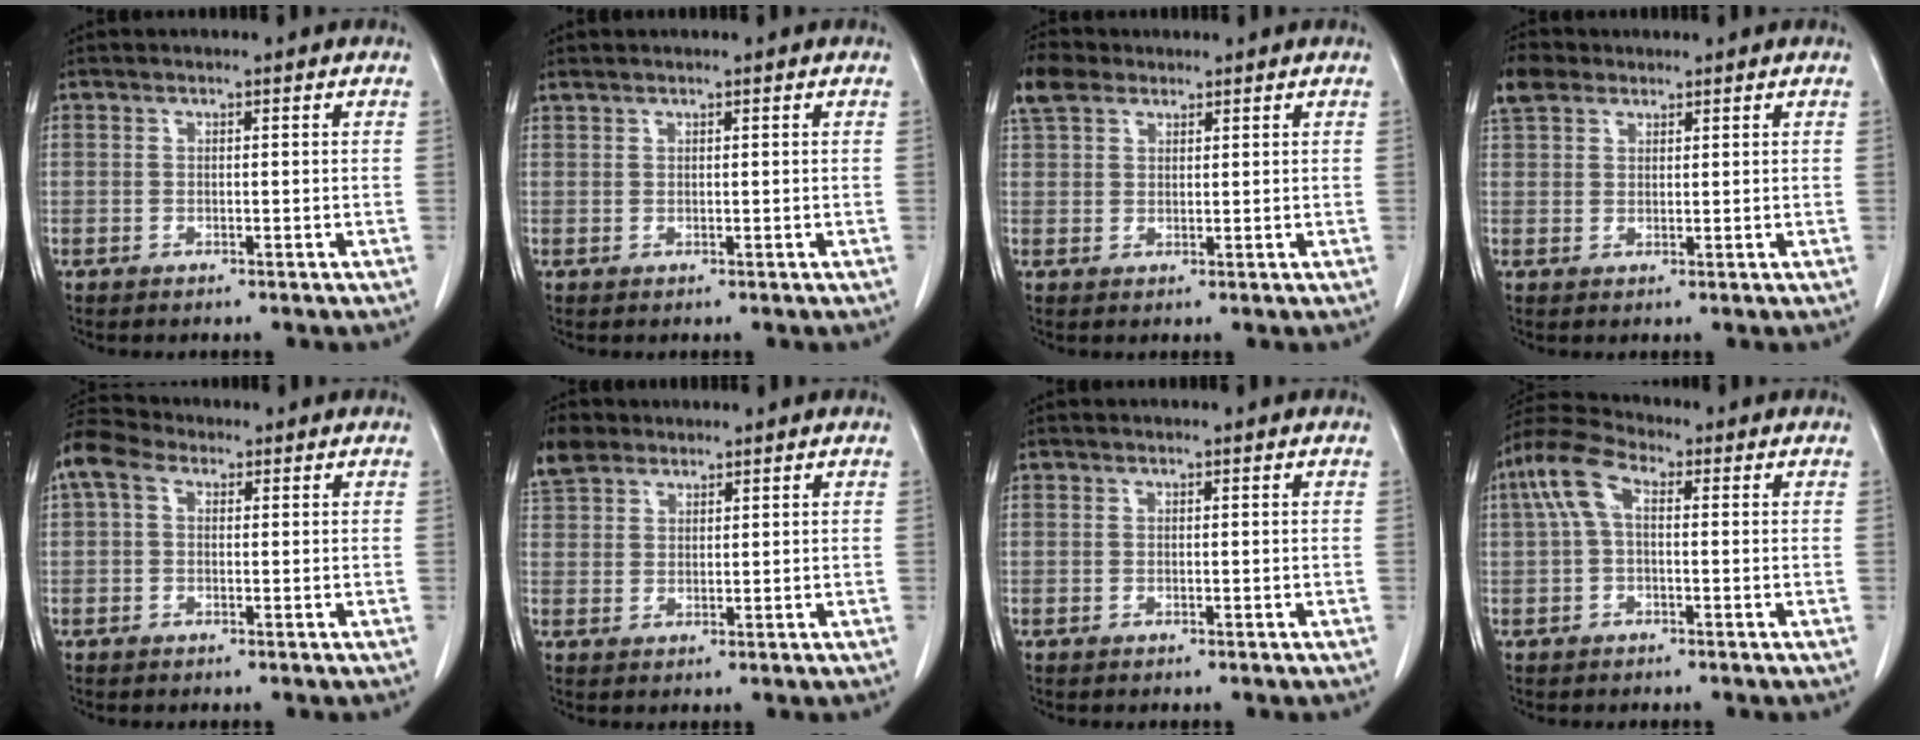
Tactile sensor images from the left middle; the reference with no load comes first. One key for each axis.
{"total": 0.6, "fx": 0.5, "fy": 0.1, "fz": -0.2, "tx": -0.002, "ty": 0.004, "tz": 0.015}
{"total": 4.8, "fx": 3.4, "fy": 2.8, "fz": 1.9, "tx": -0.051, "ty": 0.022, "tz": 0.073}
{"total": 4.4, "fx": 3.1, "fy": 2.7, "fz": 1.6, "tx": -0.041, "ty": 0.020, "tz": 0.065}
{"total": 4.5, "fx": 1.8, "fy": 3.0, "fz": 2.9, "tx": -0.074, "ty": 0.035, "tz": 0.031}
{"total": 5.1, "fx": 4.0, "fy": 2.8, "fz": 1.5, "tx": -0.043, "ty": 0.017, "tz": 0.086}
{"total": 0.0}
{"total": 6.0, "fx": 1.1, "fy": 2.7, "fz": 5.3, "tx": -0.119, "ty": 0.031, "tz": 0.018}